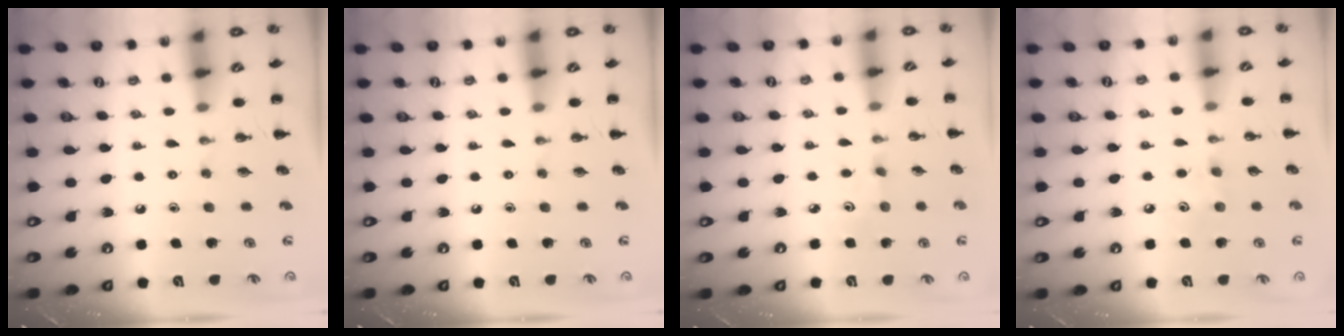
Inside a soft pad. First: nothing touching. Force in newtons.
{"total": 0.0}
{"total": 2.2, "press": 2.1, "slide": 0.7}
{"total": 5.0, "press": 4.9, "slide": 1.0}